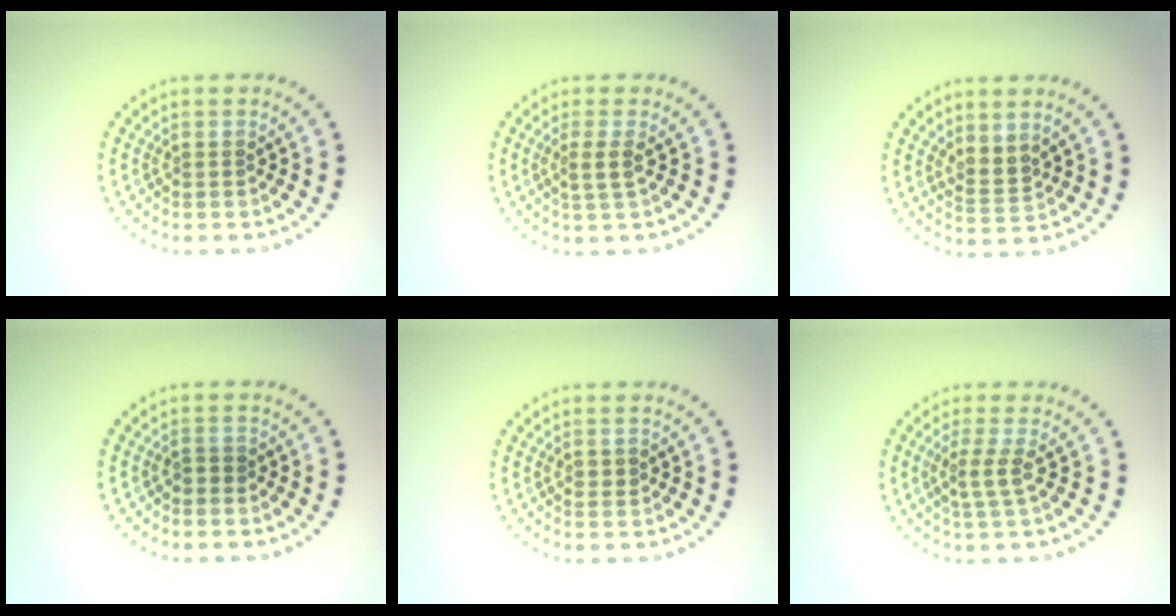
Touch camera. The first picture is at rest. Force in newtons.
{"total": 1.6, "press": 1.2, "slide": 1.0}
{"total": 2.0, "press": 1.4, "slide": 1.4}
{"total": 1.0, "press": 0.9, "slide": 0.2}
{"total": 0.8, "press": 0.8, "slide": 0.1}
{"total": 2.1, "press": 1.5, "slide": 1.4}